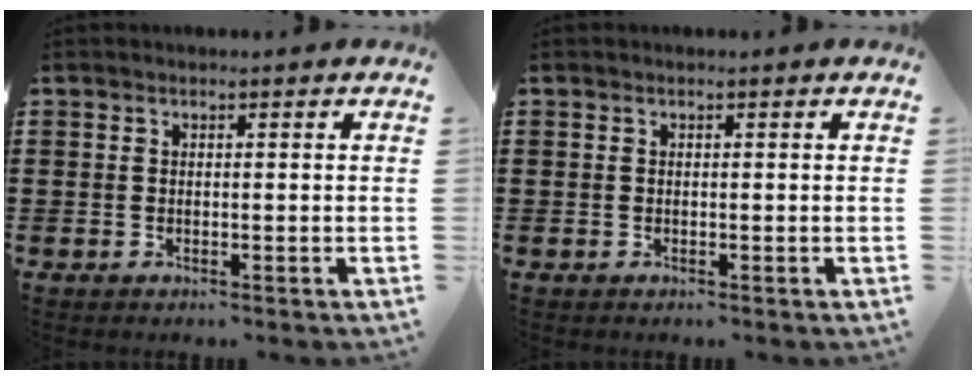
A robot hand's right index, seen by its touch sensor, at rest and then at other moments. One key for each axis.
{"total": 0.0}